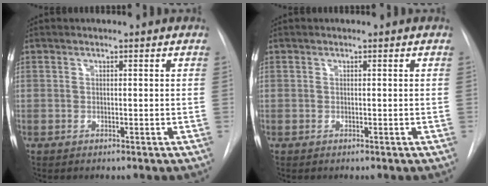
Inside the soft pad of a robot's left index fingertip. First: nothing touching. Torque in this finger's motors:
{"motor_torque": [0.00, 0.00, -0.02, 0.00]}